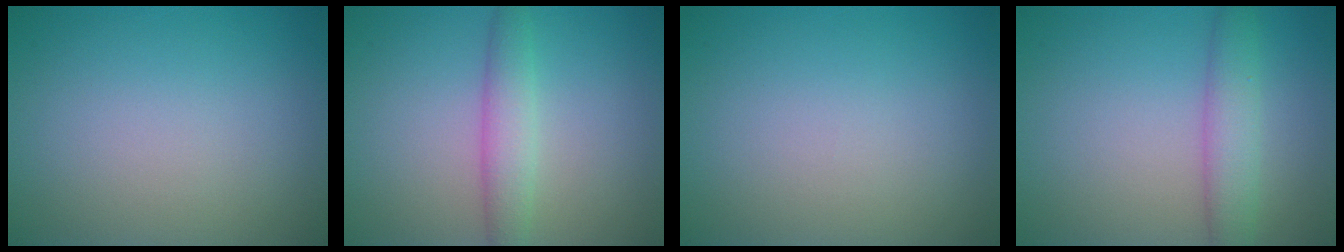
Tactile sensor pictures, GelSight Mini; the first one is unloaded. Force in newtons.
{"total": 2.9, "press": 2.9, "slide": 0.1}
{"total": 0.0}
{"total": 3.4, "press": 3.4, "slide": 0.1}